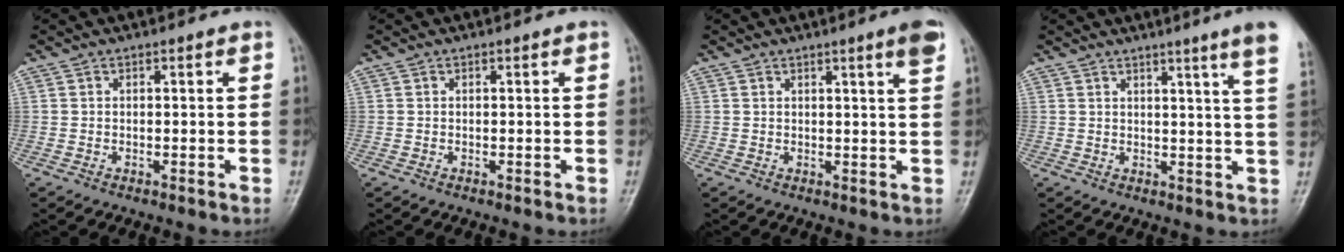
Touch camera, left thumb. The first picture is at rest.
{"total": 0.0}
{"total": 3.8, "force": [2.2, -0.2, 3.1], "torque": [-0.043, -0.014, 0.031]}
{"total": 9.3, "force": [6.4, -0.9, 6.7], "torque": [-0.081, -0.026, 0.061]}